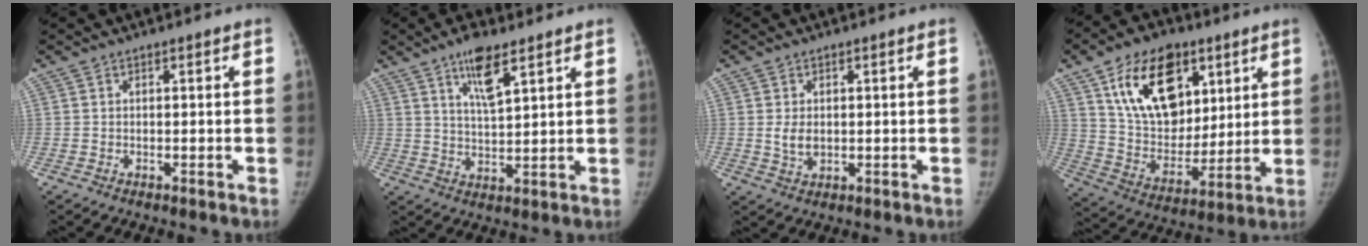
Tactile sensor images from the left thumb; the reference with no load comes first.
{"total": 7.8, "force": [4.7, 2.2, 5.8], "torque": [-0.096, -0.028, 0.085]}
{"total": 3.6, "force": [0.3, 2.5, 2.6], "torque": [-0.040, -0.006, 0.011]}
{"total": 21.1, "force": [9.7, 13.5, 13.1], "torque": [-0.175, -0.042, 0.172]}